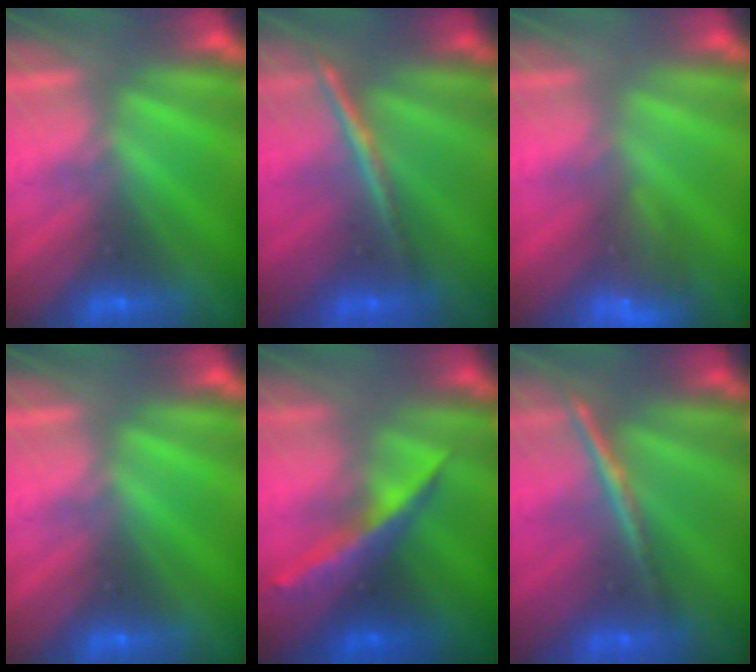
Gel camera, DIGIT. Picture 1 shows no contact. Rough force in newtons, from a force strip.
{"total": 1.9}
{"total": 8.0}
{"total": 0.0}
{"total": 7.3}
{"total": 1.9}